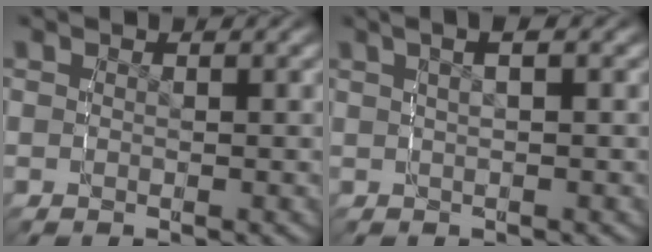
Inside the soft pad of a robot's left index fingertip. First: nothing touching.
{"total": 3.8, "force": [2.0, 1.2, 3.0], "torque": [-0.034, 0.022, 0.027]}